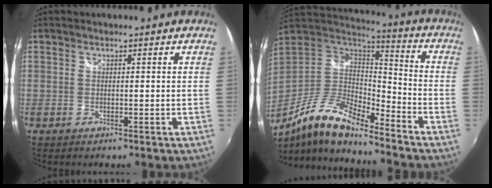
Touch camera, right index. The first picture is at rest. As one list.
[{"total": 17.3, "force": [-12.1, 4.8, 11.5], "torque": [-0.226, -0.023, -0.233]}]